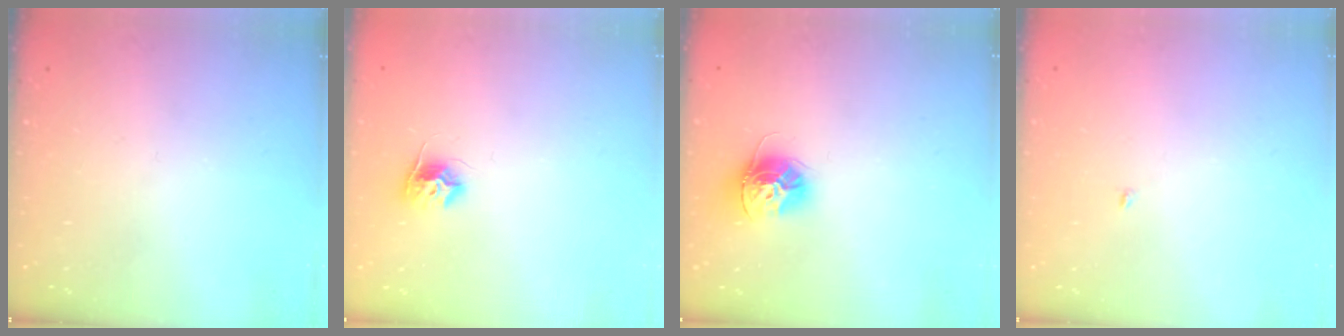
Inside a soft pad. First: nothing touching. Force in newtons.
{"total": 8.3, "press": 8.2, "slide": 0.6}
{"total": 12.1, "press": 12.1, "slide": 0.5}
{"total": 1.9, "press": 1.9, "slide": 0.2}